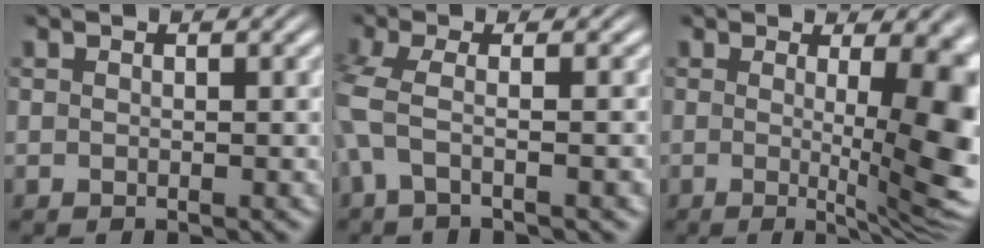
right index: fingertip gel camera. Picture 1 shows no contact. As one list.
[{"total": 3.0, "force": [-0.2, 1.0, 2.8], "torque": [-0.075, -0.008, -0.001]}, {"total": 9.9, "force": [-1.2, 2.8, 9.5], "torque": [-0.105, -0.021, -0.013]}]